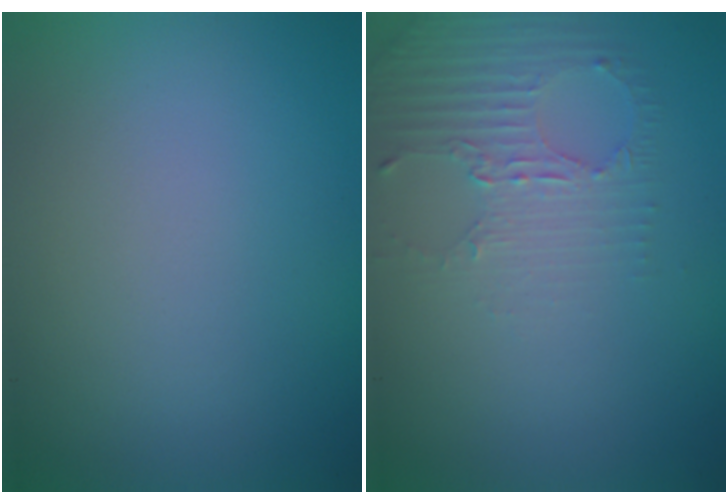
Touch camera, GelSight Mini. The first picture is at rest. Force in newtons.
{"total": 2.6, "press": 1.9, "slide": 1.9}